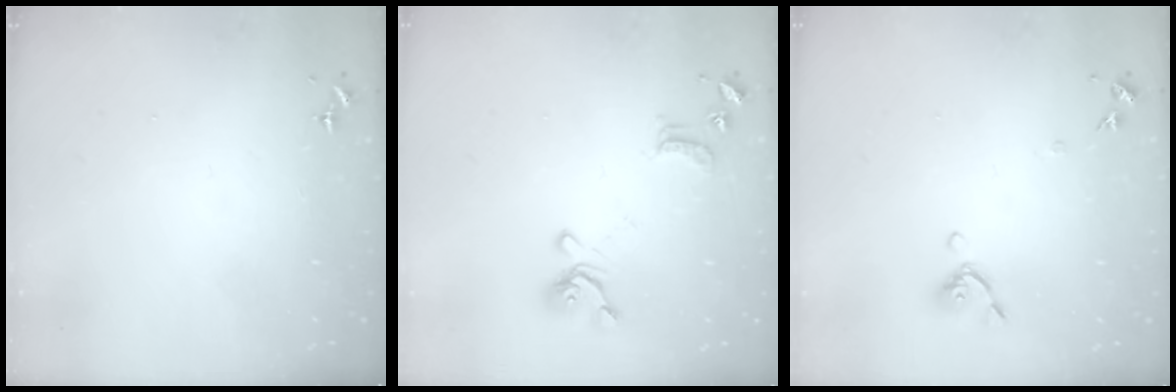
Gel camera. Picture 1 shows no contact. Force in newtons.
{"total": 12.6, "press": 12.5, "slide": 1.4}
{"total": 7.9, "press": 7.8, "slide": 1.5}